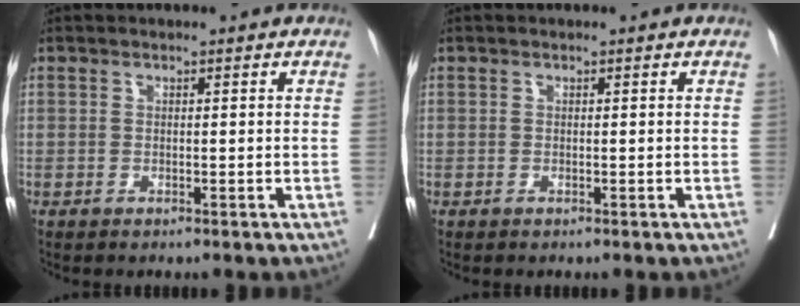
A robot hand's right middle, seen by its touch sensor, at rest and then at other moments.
{"total": 0.0}